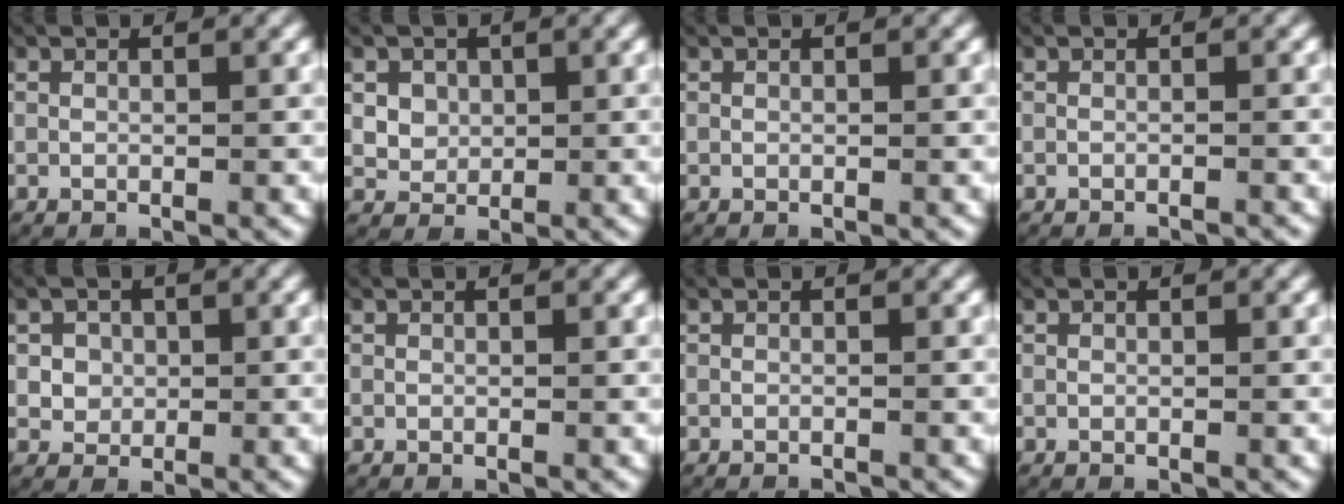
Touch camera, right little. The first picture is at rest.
{"total": 2.6, "force": [0.4, 2.3, 1.1], "torque": [-0.021, -0.002, 0.011]}
{"total": 0.0}
{"total": 1.2, "force": [-1.1, 0.0, 0.1], "torque": [-0.001, -0.001, -0.015]}
{"total": 2.8, "force": [0.0, 2.6, 1.0], "torque": [-0.021, -0.001, 0.000]}
{"total": 0.0}
{"total": 0.6, "force": [-0.6, 0.0, 0.0], "torque": [-0.004, -0.002, -0.006]}
{"total": 0.0}